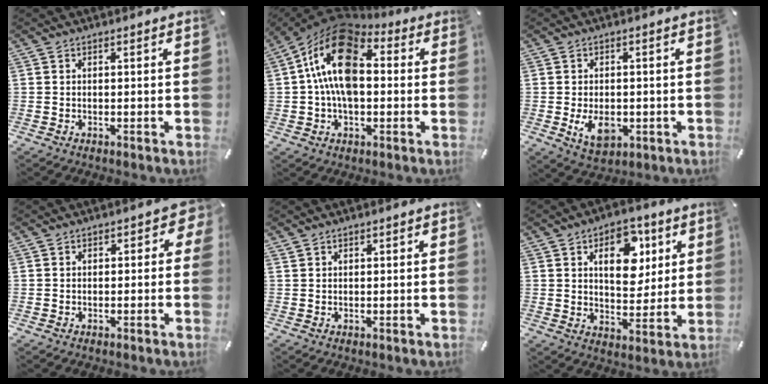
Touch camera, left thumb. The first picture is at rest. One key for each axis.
{"total": 17.5, "fx": 2.5, "fy": 11.0, "fz": 13.4, "tx": -0.260, "ty": 0.000, "tz": 0.038}
{"total": 6.7, "fx": -1.3, "fy": 4.6, "fz": 4.7, "tx": -0.087, "ty": -0.004, "tz": -0.025}
{"total": 2.8, "fx": 0.6, "fy": 2.0, "fz": 1.8, "tx": -0.010, "ty": 0.000, "tz": 0.004}
{"total": 0.6, "fx": 0.4, "fy": 0.4, "fz": 0.1, "tx": -0.002, "ty": 0.001, "tz": 0.008}
{"total": 12.6, "fx": 5.2, "fy": 8.3, "fz": 8.0, "tx": -0.098, "ty": -0.012, "tz": 0.084}